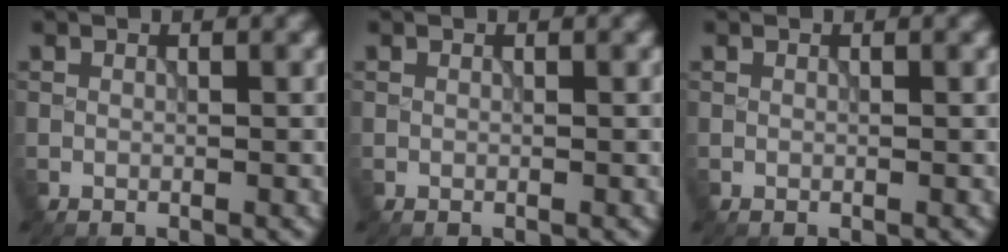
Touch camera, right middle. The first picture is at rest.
{"total": 0.0}
{"total": 0.0}